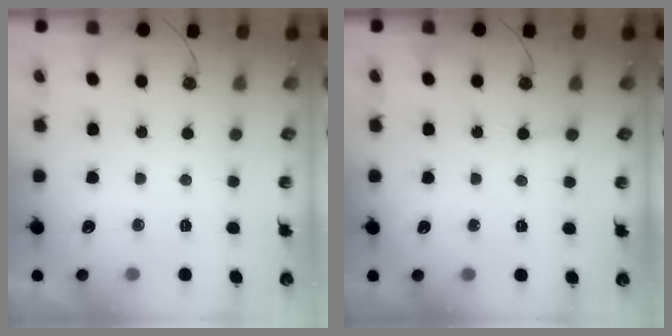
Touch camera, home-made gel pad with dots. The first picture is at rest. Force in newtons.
{"total": 4.4, "press": 4.4, "slide": 0.4}